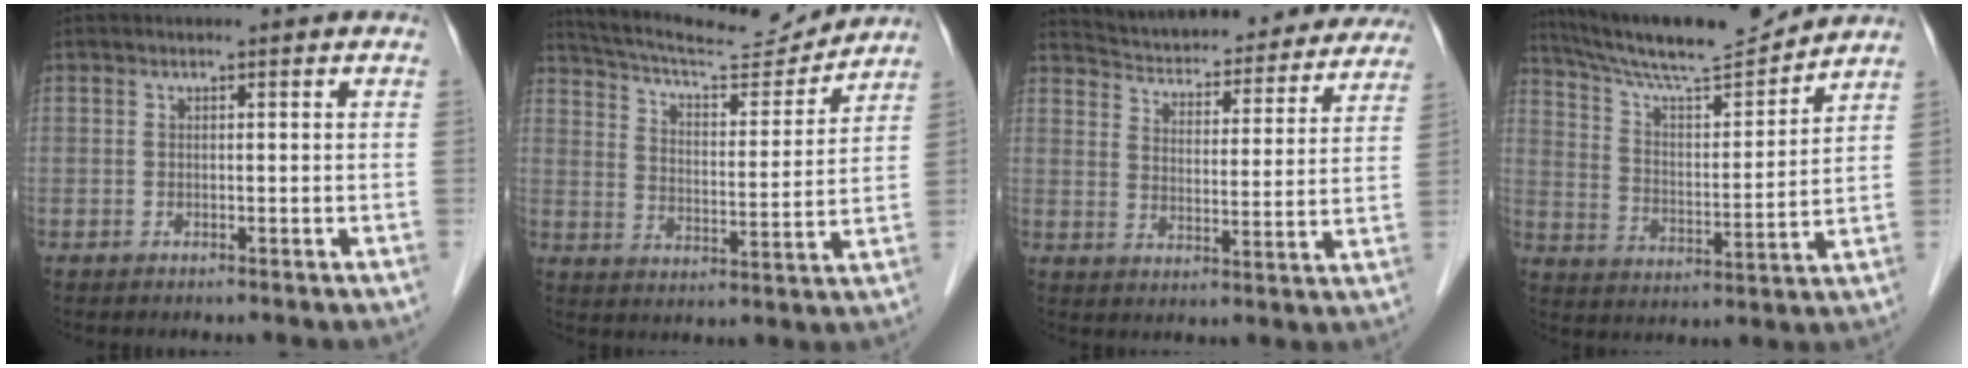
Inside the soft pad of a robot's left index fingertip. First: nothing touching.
{"total": 14.8, "force": [14.3, 1.5, 3.7], "torque": [-0.070, 0.000, 0.218]}
{"total": 25.0, "force": [23.3, 5.8, 6.9], "torque": [-0.108, -0.019, 0.298]}
{"total": 15.3, "force": [14.3, 0.5, 5.3], "torque": [-0.102, 0.002, 0.241]}